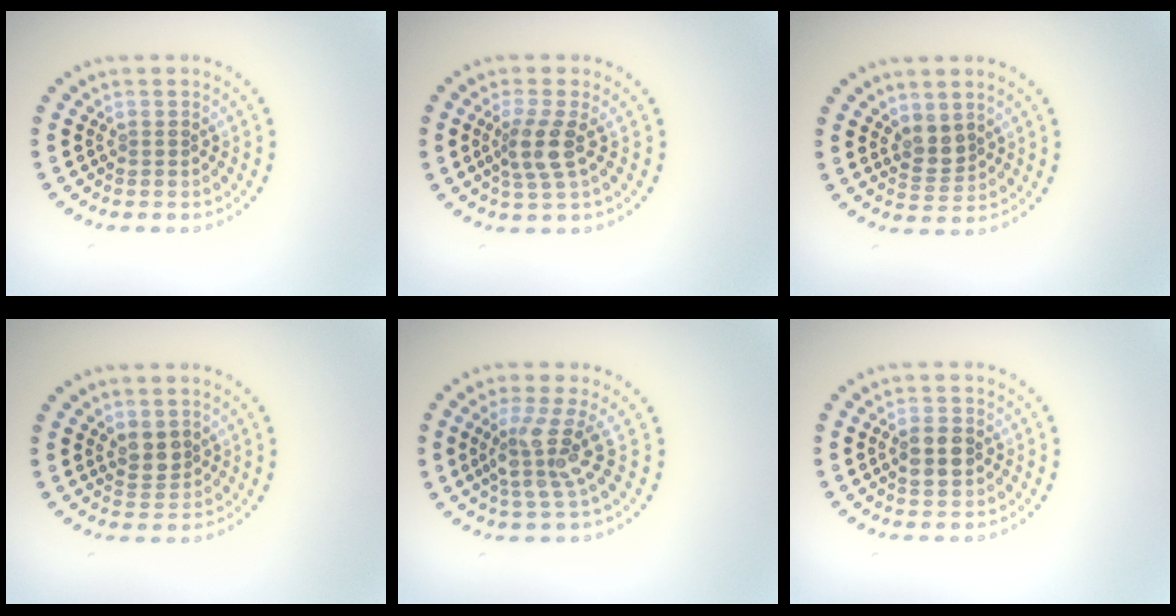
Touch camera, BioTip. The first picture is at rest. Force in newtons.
{"total": 2.8, "press": 2.3, "slide": 1.7}
{"total": 2.1, "press": 1.8, "slide": 1.1}
{"total": 2.1, "press": 2.0, "slide": 0.9}
{"total": 3.8, "press": 2.9, "slide": 2.6}
{"total": 2.6, "press": 2.6, "slide": 0.1}